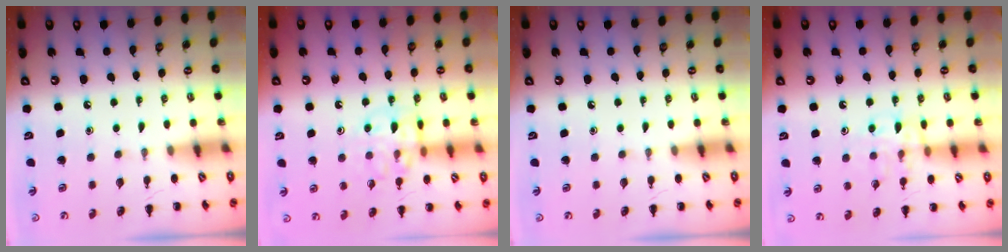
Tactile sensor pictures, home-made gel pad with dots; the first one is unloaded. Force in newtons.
{"total": 11.2, "press": 11.1, "slide": 1.4}
{"total": 0.0}
{"total": 10.6, "press": 10.6, "slide": 1.2}